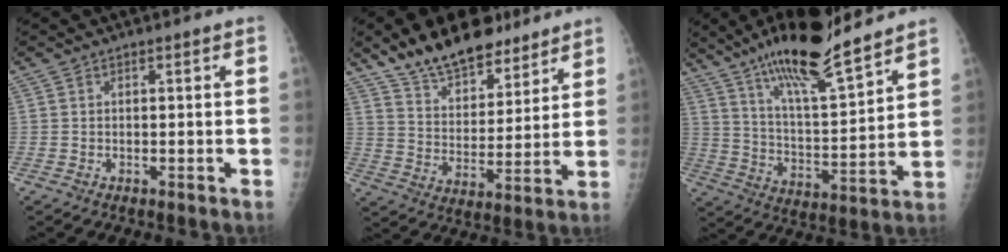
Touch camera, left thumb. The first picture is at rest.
{"total": 16.0, "force": [12.1, 7.7, 7.2], "torque": [-0.070, -0.059, 0.203]}
{"total": 18.6, "force": [14.4, 3.1, 11.4], "torque": [-0.172, -0.075, 0.248]}